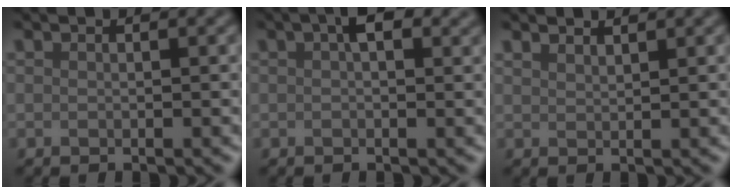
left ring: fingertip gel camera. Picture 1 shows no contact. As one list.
[{"total": 3.0, "force": [1.3, 1.2, 2.5], "torque": [-0.038, 0.010, 0.017]}, {"total": 1.4, "force": [1.4, 0.2, 0.3], "torque": [-0.004, 0.002, 0.017]}]